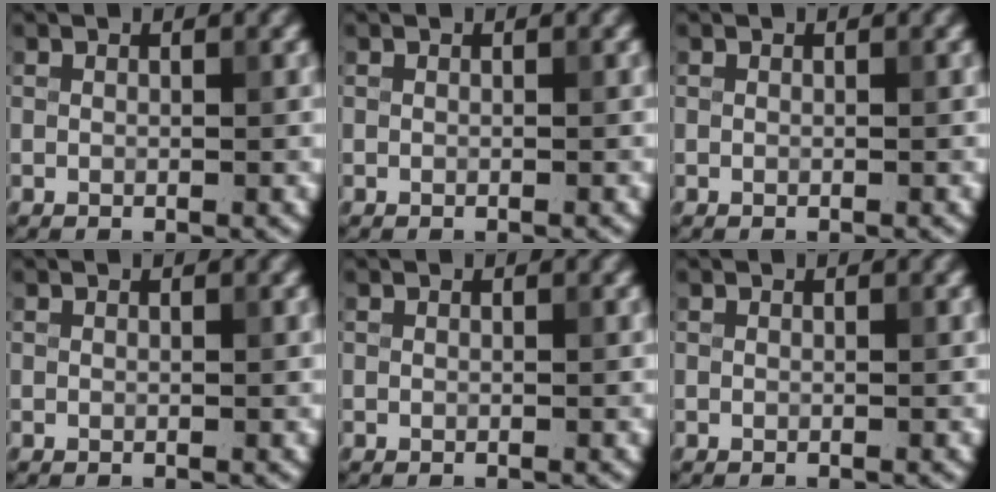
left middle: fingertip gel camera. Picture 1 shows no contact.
{"total": 0.0}
{"total": 0.0}
{"total": 0.0}
{"total": 0.0}
{"total": 0.0}